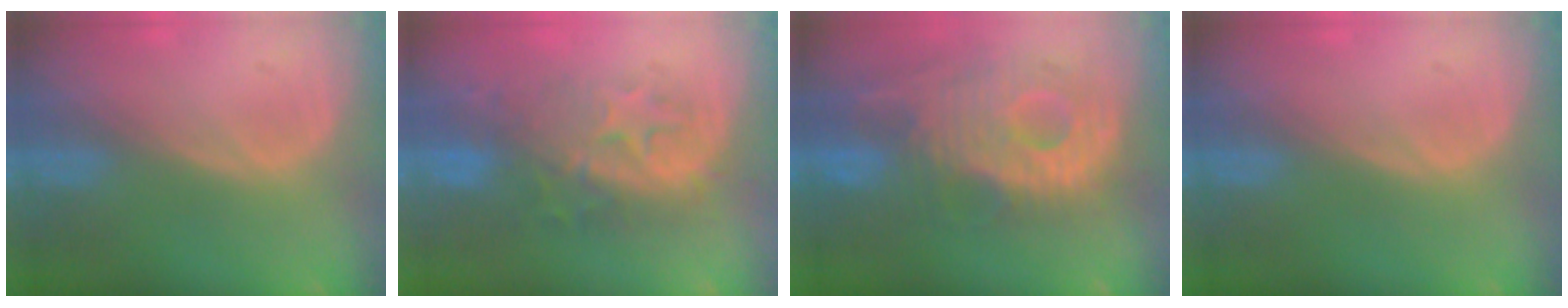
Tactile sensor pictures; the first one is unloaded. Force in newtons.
{"total": 8.7, "press": 8.5, "slide": 1.6}
{"total": 12.0, "press": 10.8, "slide": 5.3}
{"total": 0.0}